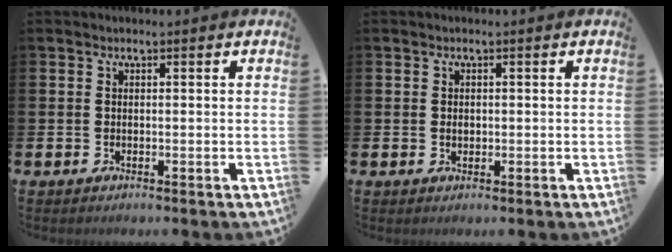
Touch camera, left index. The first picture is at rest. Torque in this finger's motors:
{"motor_torque": [0.06, 0.03, -0.01, 0.01]}